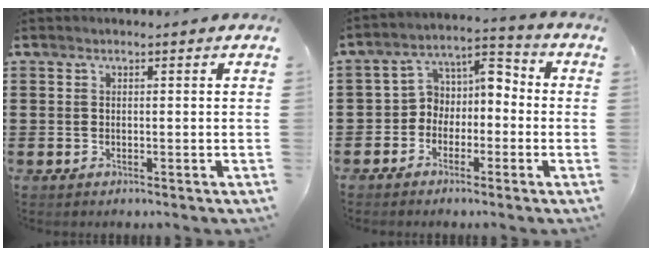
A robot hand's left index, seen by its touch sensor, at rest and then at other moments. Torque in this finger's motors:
{"motor_torque": [0.88, 0.14, 0.43, 0.07]}